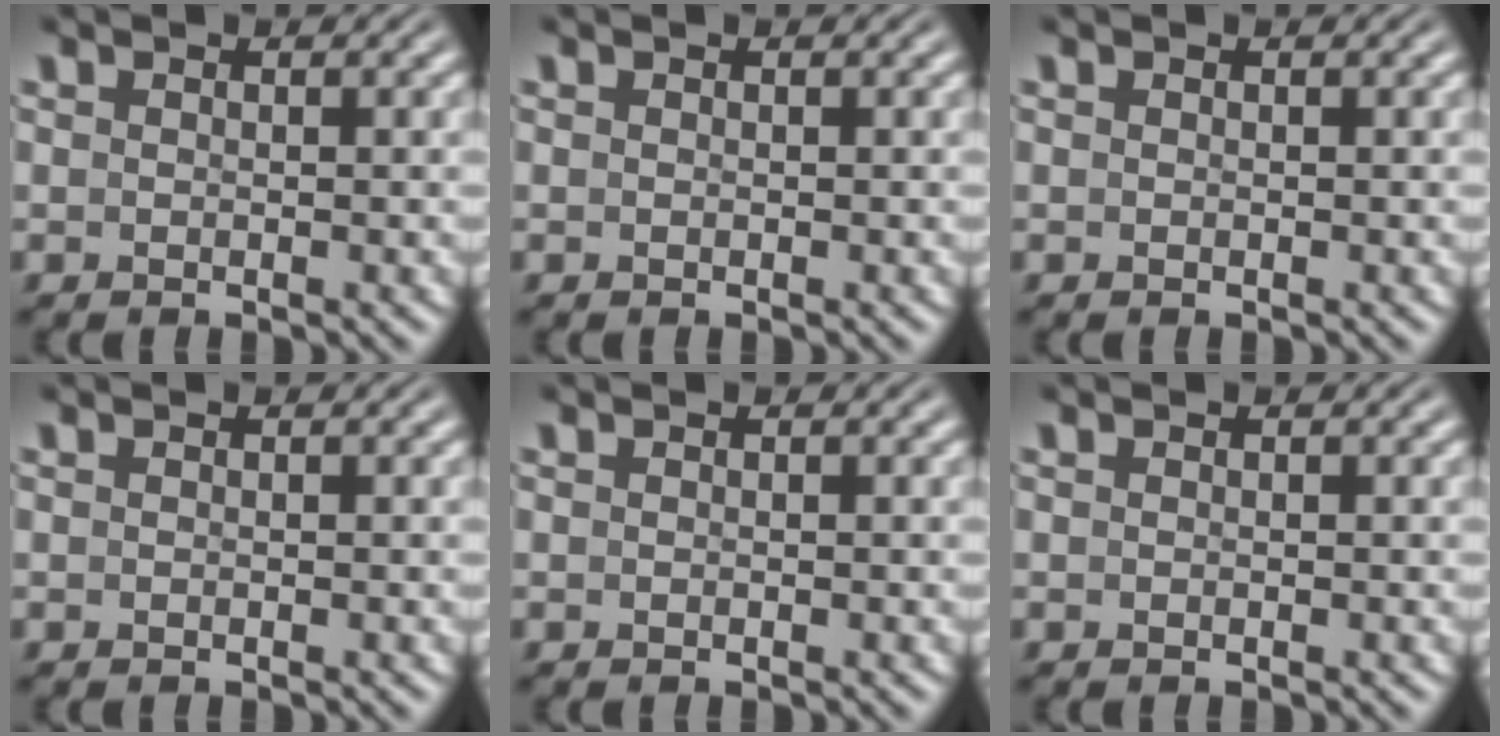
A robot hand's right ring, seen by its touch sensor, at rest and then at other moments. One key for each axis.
{"total": 0.0}
{"total": 0.0}
{"total": 0.0}
{"total": 0.0}
{"total": 0.0}